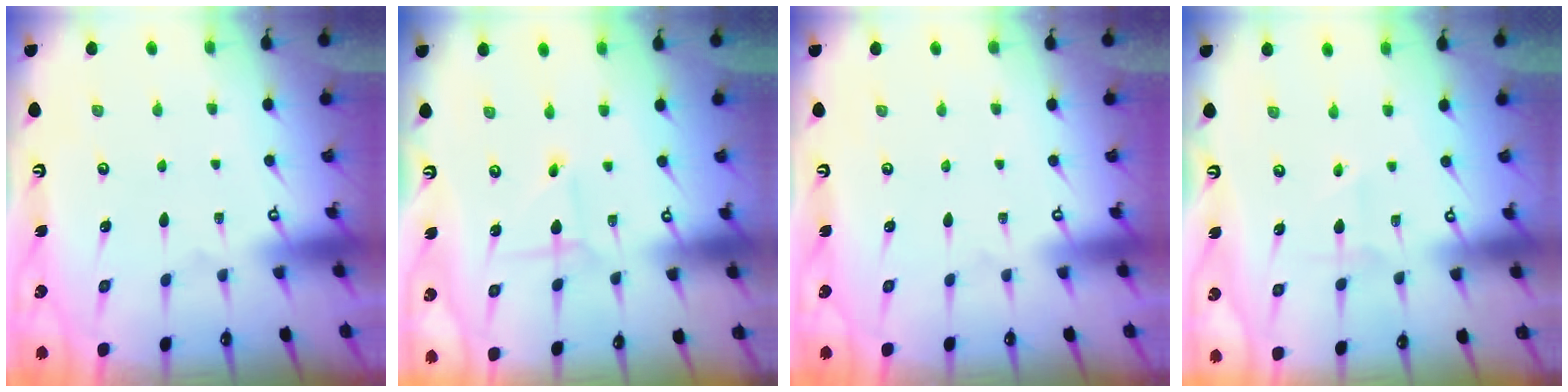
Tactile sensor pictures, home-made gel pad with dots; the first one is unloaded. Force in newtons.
{"total": 0.9, "press": 0.9, "slide": 0.0}
{"total": 0.0}
{"total": 1.6, "press": 1.5, "slide": 0.7}